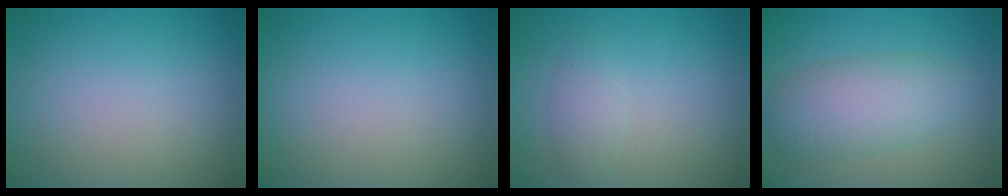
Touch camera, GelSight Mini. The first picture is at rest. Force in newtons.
{"total": 0.0}
{"total": 1.5, "press": 1.5, "slide": 0.1}
{"total": 4.9, "press": 4.9, "slide": 0.4}